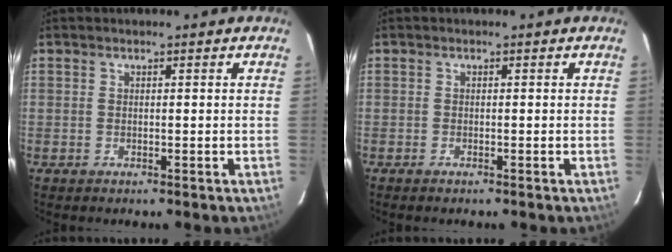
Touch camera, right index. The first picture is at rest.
{"total": 0.6, "force": [-0.6, 0.2, 0.2], "torque": [-0.006, -0.002, -0.012]}